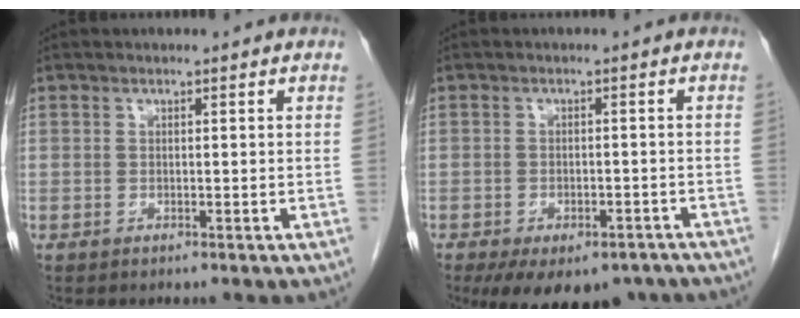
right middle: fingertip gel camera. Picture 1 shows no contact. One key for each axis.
{"total": 13.2, "fx": -9.5, "fy": 6.4, "fz": 6.6, "tx": -0.121, "ty": -0.013, "tz": -0.121}